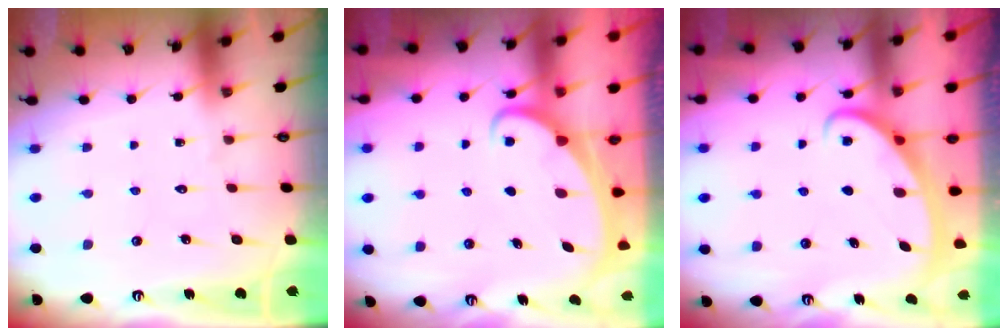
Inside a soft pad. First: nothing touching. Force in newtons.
{"total": 1.9, "press": 1.9, "slide": 0.3}
{"total": 2.7, "press": 2.7, "slide": 0.4}